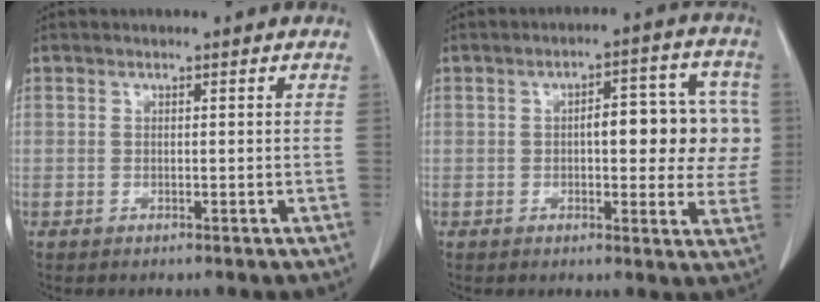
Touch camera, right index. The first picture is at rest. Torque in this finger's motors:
{"motor_torque": [0.41, 0.15, 0.24, 0.06]}